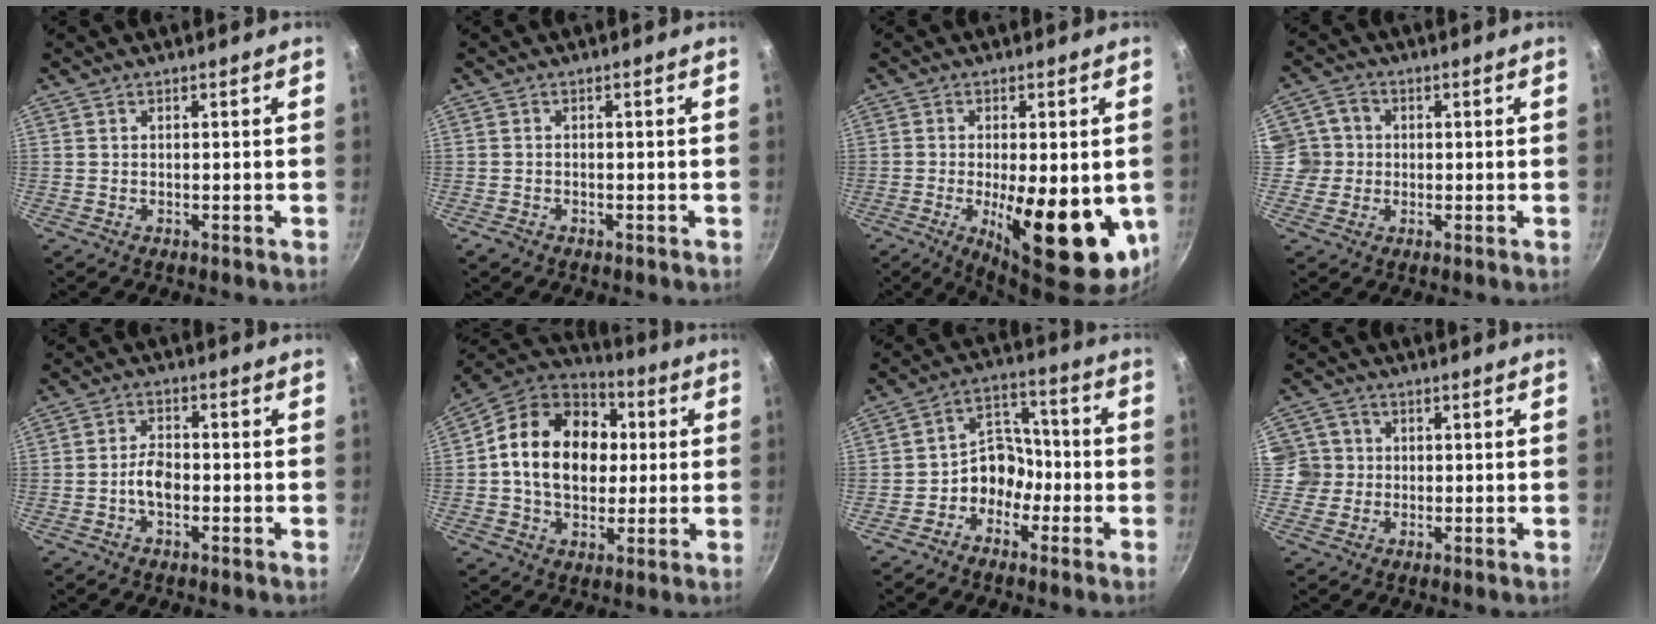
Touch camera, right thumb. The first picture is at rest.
{"total": 1.4, "force": [-0.9, 0.9, 0.5], "torque": [-0.018, 0.007, -0.015]}
{"total": 17.8, "force": [-3.5, 6.5, 16.1], "torque": [-0.218, -0.011, -0.039]}
{"total": 5.8, "force": [0.2, 5.6, 1.5], "torque": [0.014, 0.005, -0.008]}
{"total": 4.7, "force": [-1.4, 2.8, 3.5], "torque": [-0.057, 0.024, -0.029]}
{"total": 20.9, "force": [2.3, 15.6, 13.7], "torque": [-0.209, 0.023, 0.026]}
{"total": 8.3, "force": [-3.4, 6.6, 3.8], "torque": [-0.014, 0.054, -0.071]}
{"total": 5.5, "force": [0.3, 5.3, 1.1], "torque": [0.023, 0.006, -0.002]}